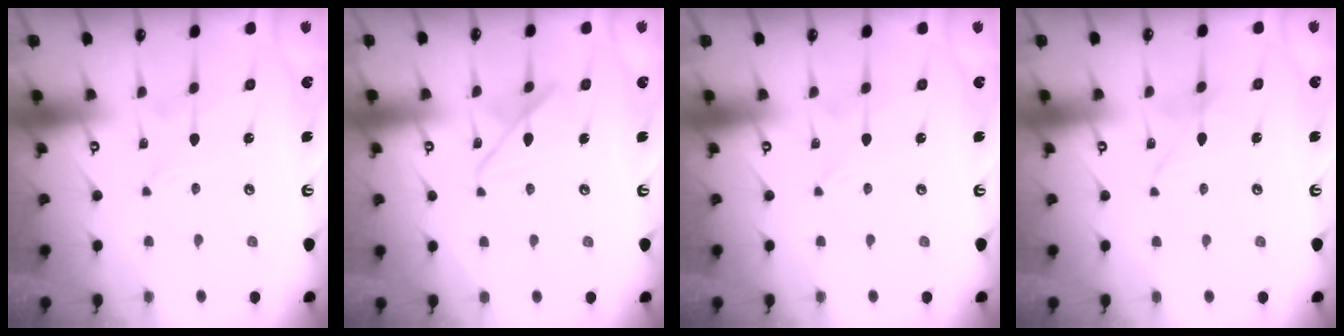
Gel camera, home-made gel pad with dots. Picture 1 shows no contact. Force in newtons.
{"total": 10.4, "press": 10.4, "slide": 0.8}
{"total": 0.0}
{"total": 1.9, "press": 1.9, "slide": 0.3}